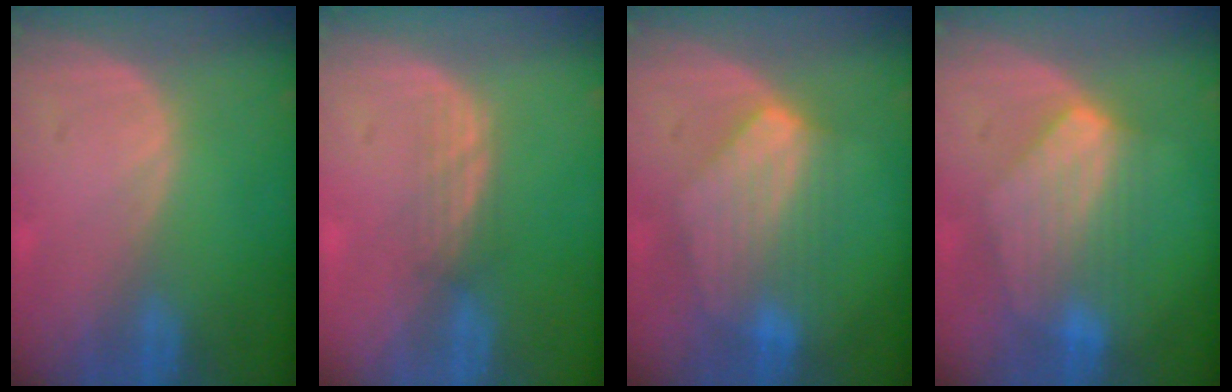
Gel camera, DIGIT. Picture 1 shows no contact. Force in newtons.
{"total": 2.1, "press": 2.1, "slide": 0.2}
{"total": 7.2, "press": 7.1, "slide": 1.2}
{"total": 7.2, "press": 7.1, "slide": 1.2}